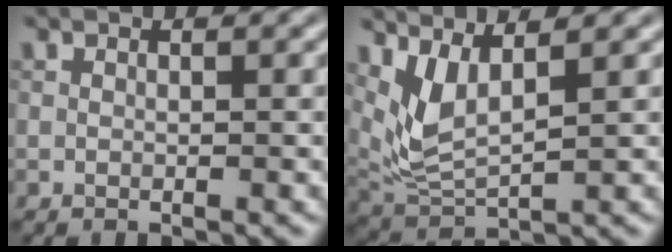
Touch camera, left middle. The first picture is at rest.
{"total": 3.8, "force": [2.0, 1.2, 3.0], "torque": [-0.079, -0.009, 0.052]}